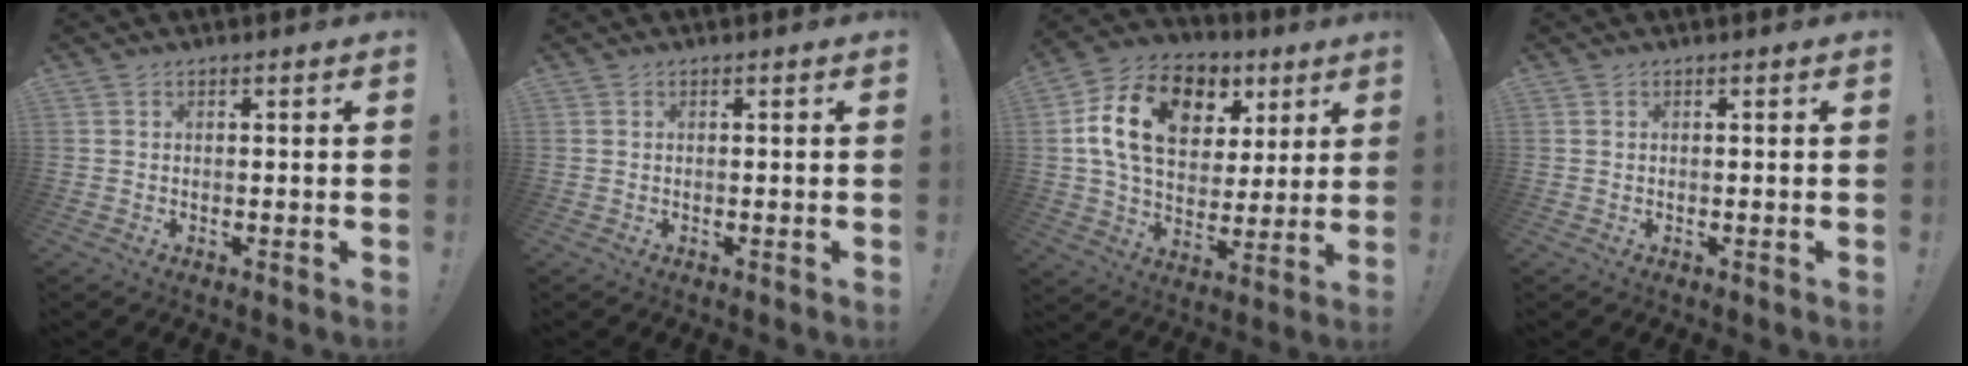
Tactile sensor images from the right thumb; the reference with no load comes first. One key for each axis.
{"total": 0.0}
{"total": 18.9, "fx": 7.0, "fy": 13.1, "fz": 11.6, "tx": -0.198, "ty": -0.013, "tz": 0.129}
{"total": 0.0}